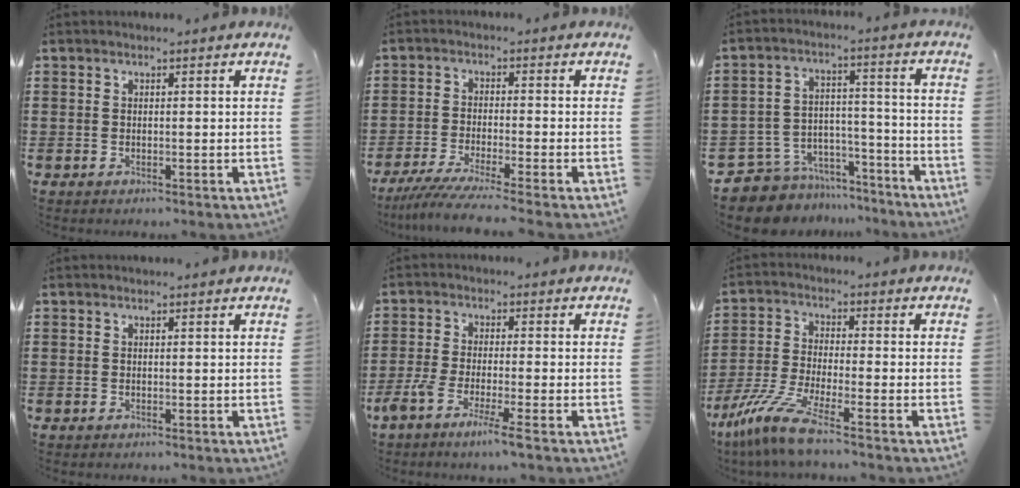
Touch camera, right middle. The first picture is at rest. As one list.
[{"total": 4.5, "force": [-3.9, -0.5, 2.1], "torque": [-0.058, -0.023, -0.078]}, {"total": 7.8, "force": [-7.4, 2.6, 0.3], "torque": [-0.014, 0.014, -0.144]}, {"total": 0.0}, {"total": 4.8, "force": [-3.4, -0.2, 3.4], "torque": [-0.078, -0.017, -0.063]}, {"total": 8.5, "force": [-6.1, 0.7, 5.8], "torque": [-0.140, -0.019, -0.123]}]